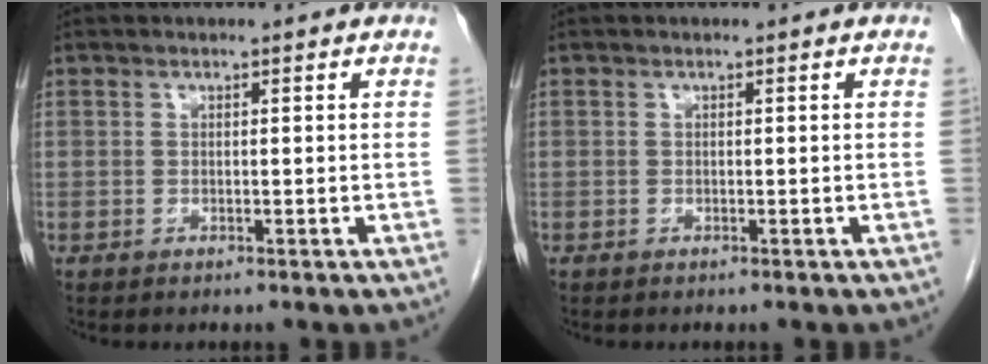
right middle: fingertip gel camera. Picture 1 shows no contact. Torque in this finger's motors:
{"motor_torque": [0.01, 0.00, -0.10, -0.07]}